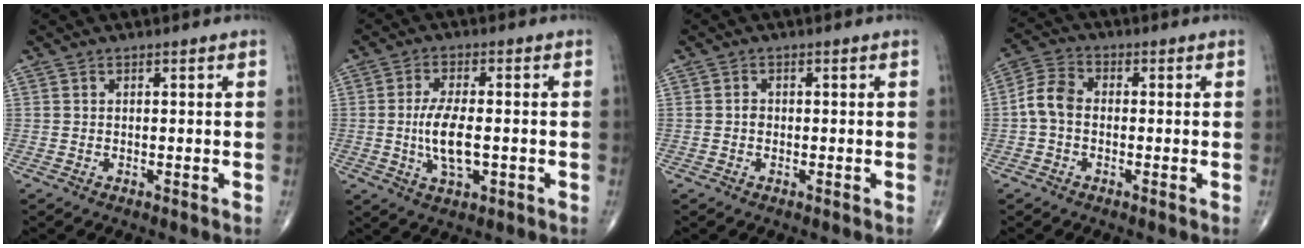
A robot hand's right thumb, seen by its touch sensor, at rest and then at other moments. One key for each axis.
{"total": 7.8, "fx": -1.0, "fy": 3.3, "fz": 7.0, "tx": -0.135, "ty": -0.003, "tz": -0.018}
{"total": 1.1, "fx": -0.2, "fy": 1.0, "fz": 0.6, "tx": -0.006, "ty": 0.003, "tz": -0.004}
{"total": 5.9, "fx": -0.7, "fy": 4.2, "fz": 4.1, "tx": -0.077, "ty": 0.018, "tz": -0.027}